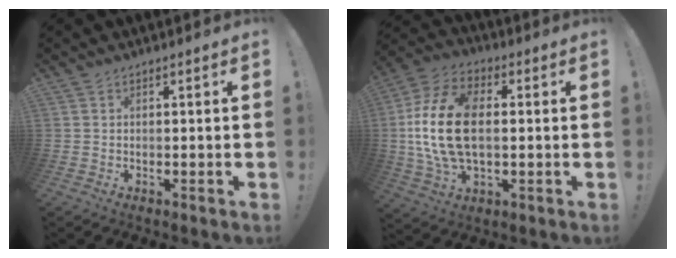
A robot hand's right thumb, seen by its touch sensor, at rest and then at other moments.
{"total": 19.3, "force": [0.7, 11.7, 15.3], "torque": [-0.299, 0.003, 0.014]}